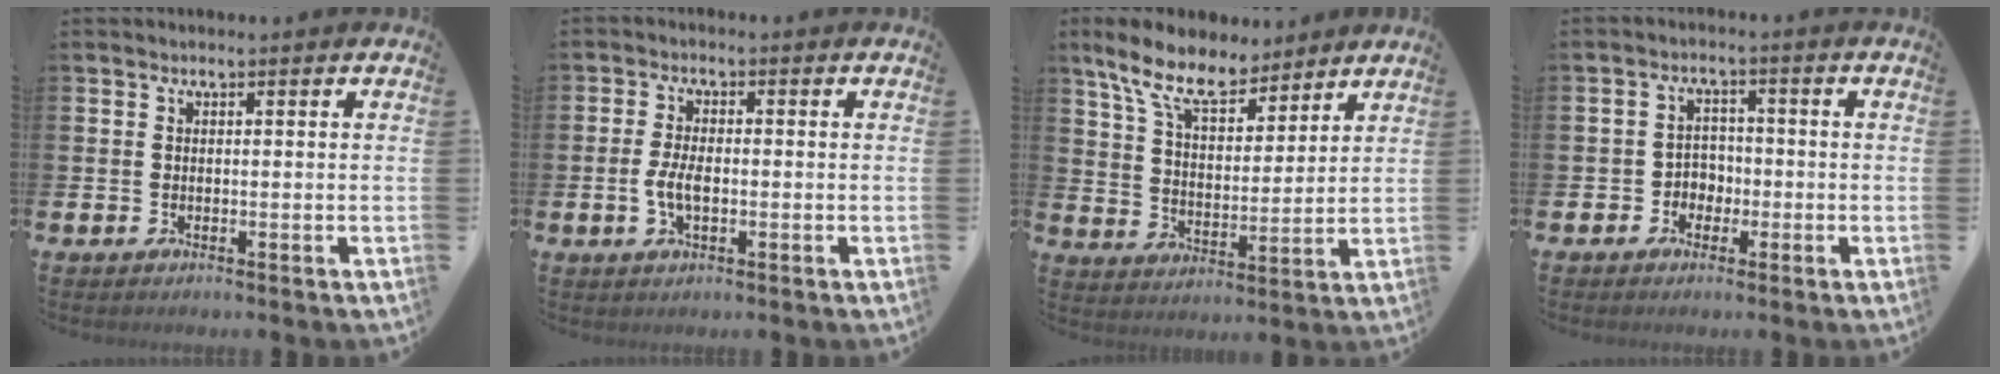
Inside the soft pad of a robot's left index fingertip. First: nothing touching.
{"total": 3.5, "force": [-0.5, 1.6, 3.0], "torque": [-0.062, 0.001, -0.011]}
{"total": 9.9, "force": [8.3, 3.4, 4.1], "torque": [-0.109, -0.038, 0.152]}
{"total": 2.8, "force": [-1.4, 2.3, 0.6], "torque": [-0.020, 0.006, -0.033]}